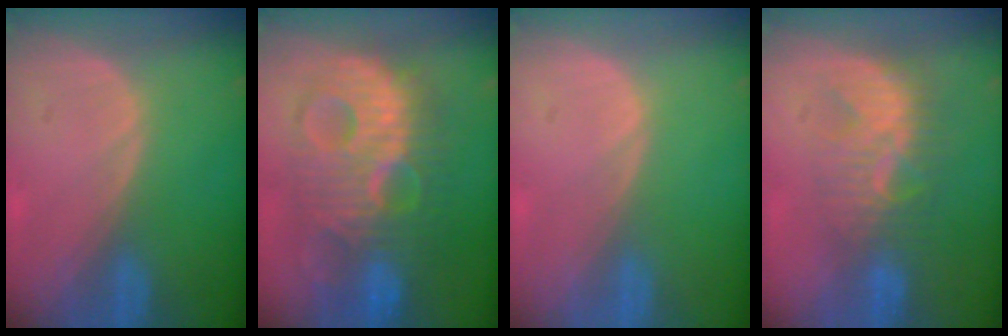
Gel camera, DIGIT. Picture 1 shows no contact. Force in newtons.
{"total": 12.1, "press": 12.1, "slide": 0.8}
{"total": 0.0}
{"total": 7.7, "press": 7.2, "slide": 2.6}